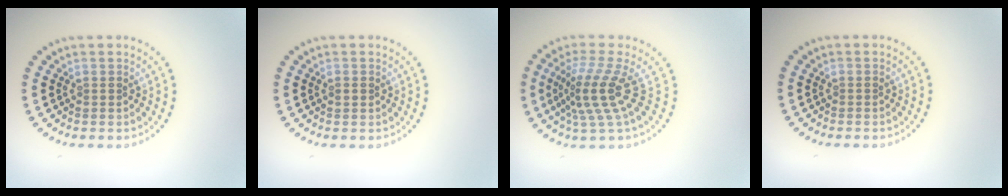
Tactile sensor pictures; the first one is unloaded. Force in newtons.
{"total": 0.8, "press": 0.8, "slide": 0.1}
{"total": 4.1, "press": 2.9, "slide": 2.9}
{"total": 0.0}